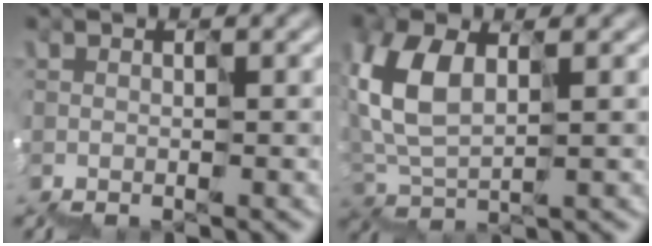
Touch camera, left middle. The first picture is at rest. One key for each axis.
{"total": 4.0, "fx": 1.9, "fy": 2.3, "fz": 2.7, "tx": -0.096, "ty": 0.020, "tz": 0.032}